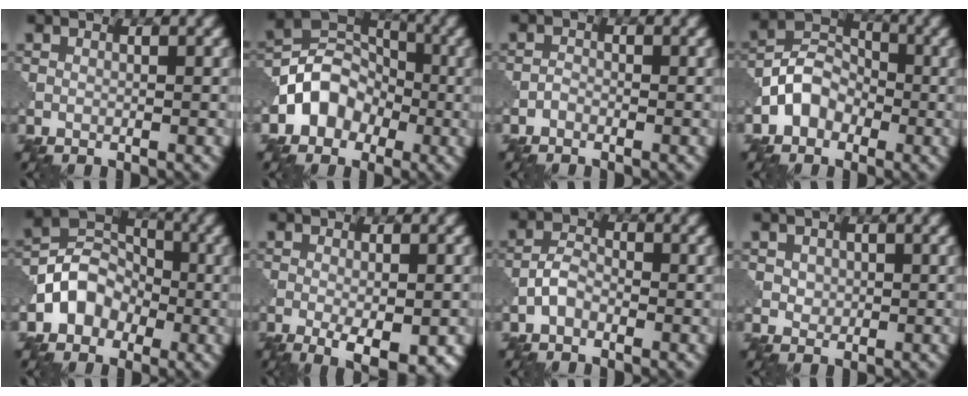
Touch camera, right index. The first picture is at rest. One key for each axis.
{"total": 4.7, "fx": -1.9, "fy": 3.9, "fz": 2.0, "tx": -0.011, "ty": 0.015, "tz": -0.045}
{"total": 0.8, "fx": -0.6, "fy": 0.4, "fz": 0.2, "tx": -0.003, "ty": 0.003, "tz": -0.016}
{"total": 3.9, "fx": -1.8, "fy": 3.0, "fz": 1.7, "tx": -0.025, "ty": 0.013, "tz": -0.041}
{"total": 4.2, "fx": -1.7, "fy": 3.5, "fz": 1.7, "tx": -0.011, "ty": 0.012, "tz": -0.041}
{"total": 4.5, "fx": -1.6, "fy": 1.3, "fz": 4.0, "tx": -0.062, "ty": -0.009, "tz": -0.021}
{"total": 2.0, "fx": -1.1, "fy": 1.1, "fz": 1.2, "tx": -0.024, "ty": 0.009, "tz": -0.028}
{"total": 1.2, "fx": 0.3, "fy": 1.1, "fz": 0.5, "tx": -0.008, "ty": -0.001, "tz": 0.008}